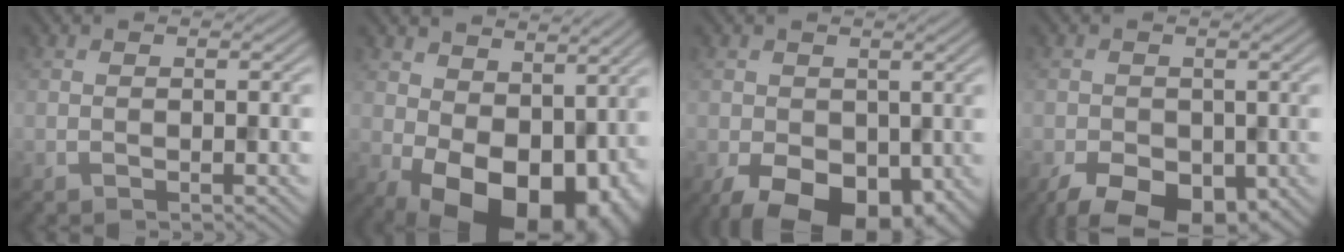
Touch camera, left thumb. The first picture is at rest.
{"total": 14.6, "force": [-0.2, 9.8, 10.8], "torque": [-0.172, -0.042, 0.021]}
{"total": 9.2, "force": [-2.8, 6.0, 6.3], "torque": [-0.114, -0.024, -0.041]}
{"total": 7.1, "force": [-3.3, 4.5, 4.4], "torque": [-0.084, -0.018, -0.053]}